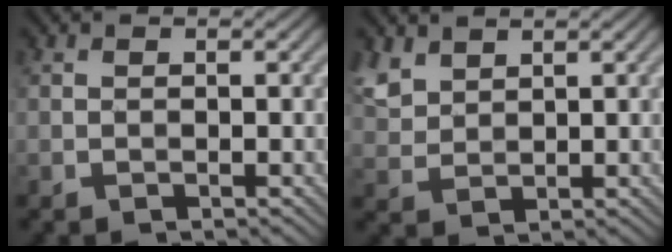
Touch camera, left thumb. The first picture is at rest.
{"total": 3.8, "force": [2.7, 2.1, 1.8], "torque": [-0.054, 0.002, 0.062]}